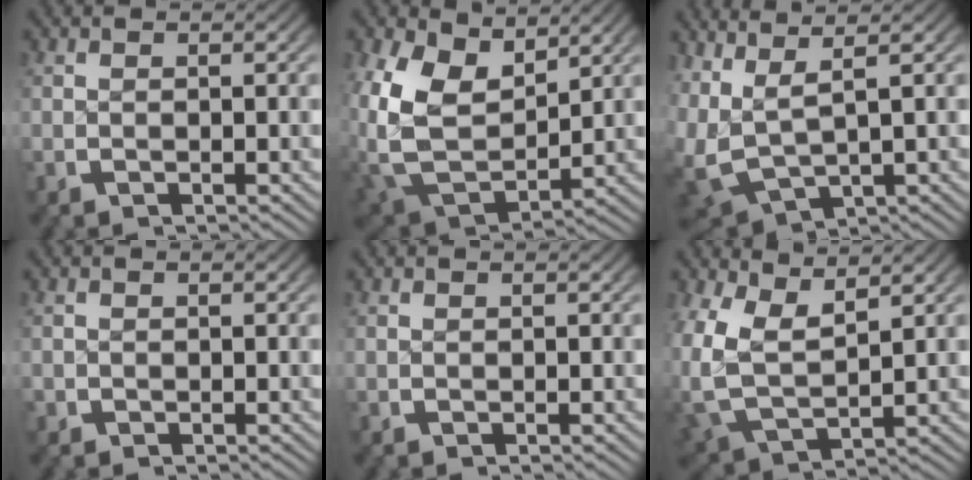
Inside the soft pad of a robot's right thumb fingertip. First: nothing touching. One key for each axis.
{"total": 9.0, "fx": 0.9, "fy": 6.3, "fz": 6.3, "tx": -0.163, "ty": -0.047, "tz": 0.040}
{"total": 9.0, "fx": 1.0, "fy": 6.7, "fz": 5.9, "tx": -0.162, "ty": -0.041, "tz": 0.042}
{"total": 0.6, "fx": -0.3, "fy": 0.6, "fz": 0.0, "tx": -0.002, "ty": -0.003, "tz": -0.006}
{"total": 0.0}
{"total": 6.7, "fx": 0.8, "fy": 5.1, "fz": 4.3, "tx": -0.130, "ty": -0.045, "tz": 0.039}